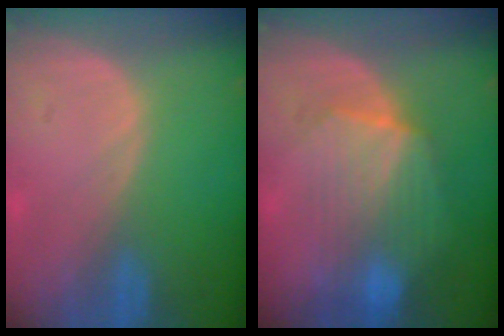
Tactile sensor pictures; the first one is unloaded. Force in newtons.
{"total": 7.3, "press": 7.3, "slide": 0.2}